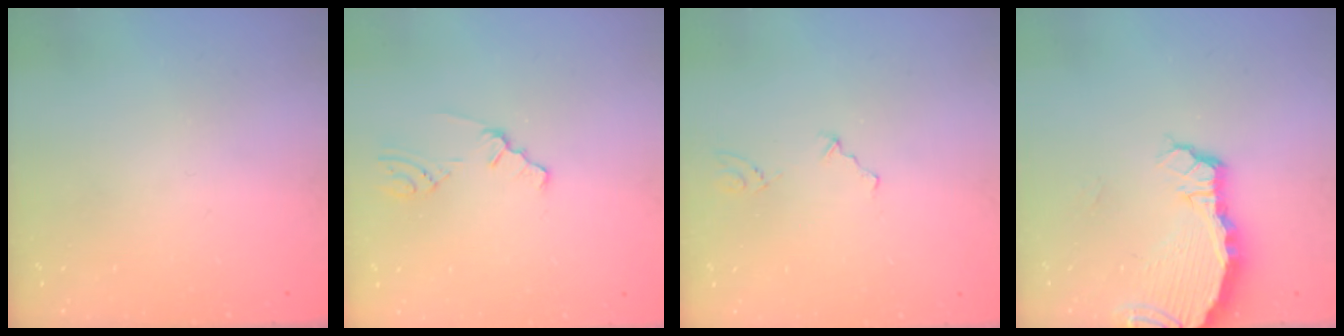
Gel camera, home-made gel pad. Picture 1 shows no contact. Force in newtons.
{"total": 1.5, "press": 1.5, "slide": 0.3}
{"total": 1.8, "press": 1.5, "slide": 0.9}
{"total": 4.9, "press": 4.9, "slide": 0.5}